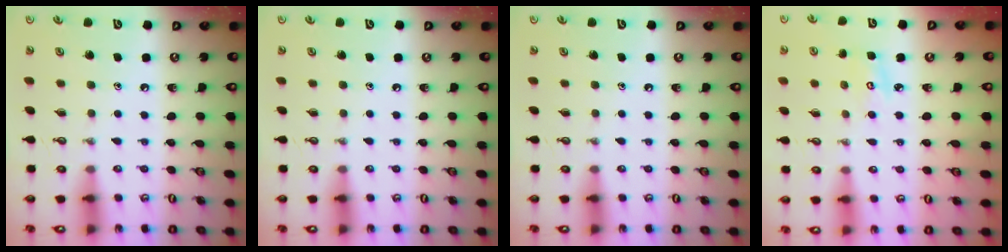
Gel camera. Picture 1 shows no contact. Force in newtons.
{"total": 0.0}
{"total": 0.0}
{"total": 5.2, "press": 5.1, "slide": 0.5}